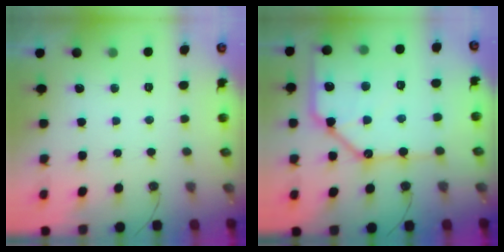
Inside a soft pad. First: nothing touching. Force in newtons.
{"total": 20.3, "press": 20.2, "slide": 2.2}